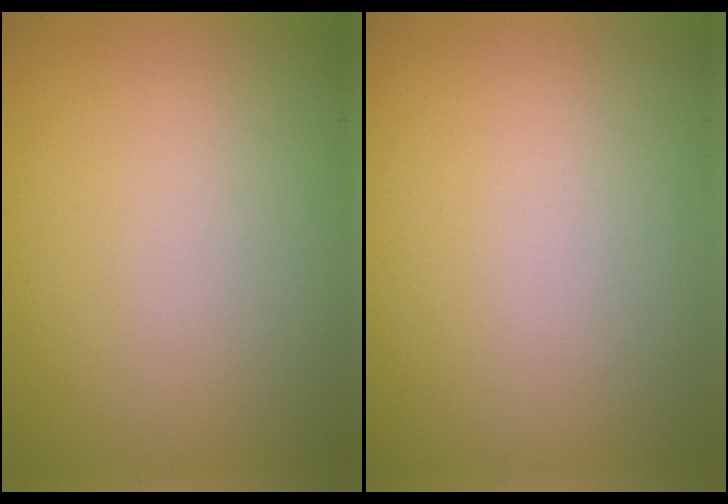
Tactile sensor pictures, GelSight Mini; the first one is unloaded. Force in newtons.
{"total": 0.0}